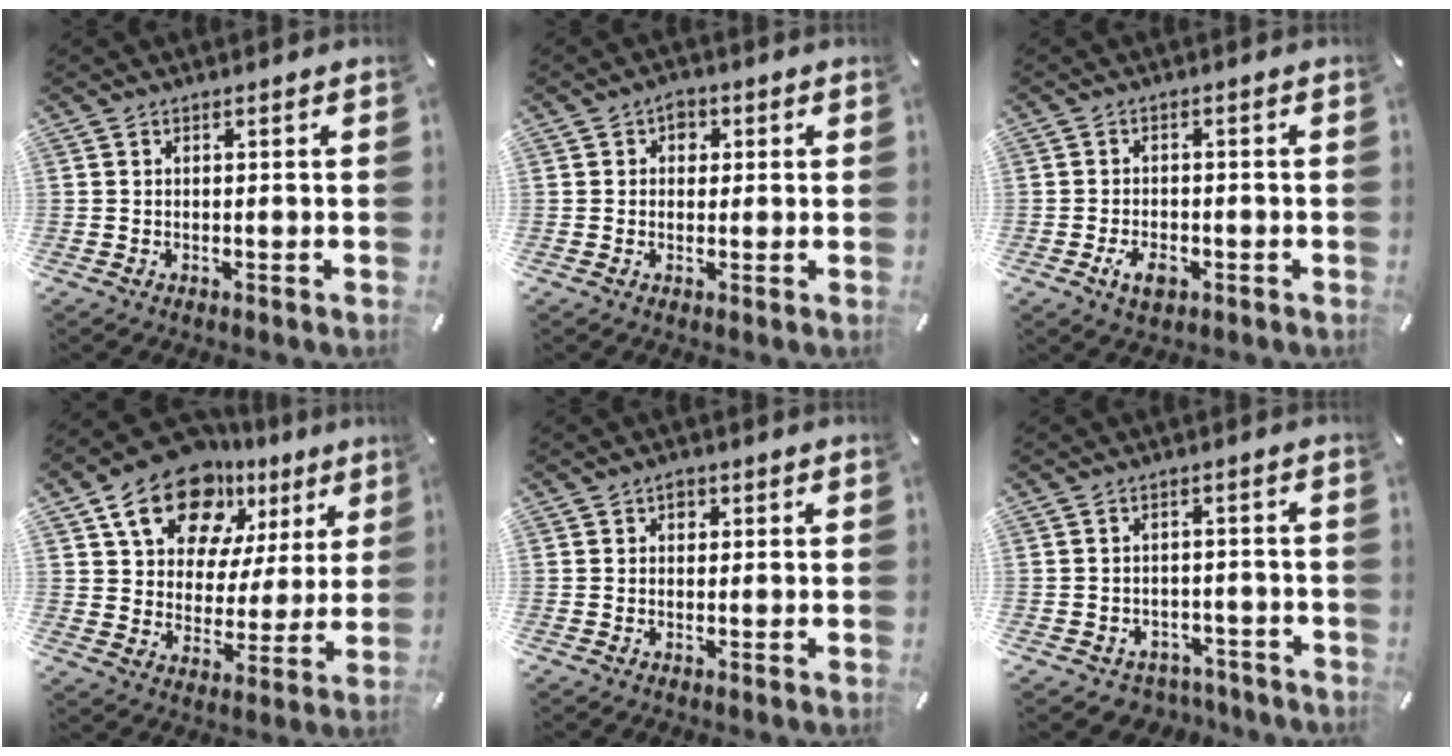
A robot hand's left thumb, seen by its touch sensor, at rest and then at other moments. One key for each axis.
{"total": 3.2, "fx": 0.5, "fy": 2.7, "fz": 1.7, "tx": -0.011, "ty": 0.000, "tz": 0.002}
{"total": 4.4, "fx": -2.0, "fy": 2.7, "fz": 2.9, "tx": -0.068, "ty": 0.003, "tz": -0.039}
{"total": 17.5, "fx": 10.7, "fy": 11.5, "fz": 7.9, "tx": -0.127, "ty": -0.061, "tz": 0.193}
{"total": 1.9, "fx": 0.5, "fy": 1.6, "fz": 0.9, "tx": -0.004, "ty": 0.001, "tz": 0.003}
{"total": 3.7, "fx": -2.2, "fy": 2.9, "fz": 0.9, "tx": -0.016, "ty": 0.014, "tz": -0.042}